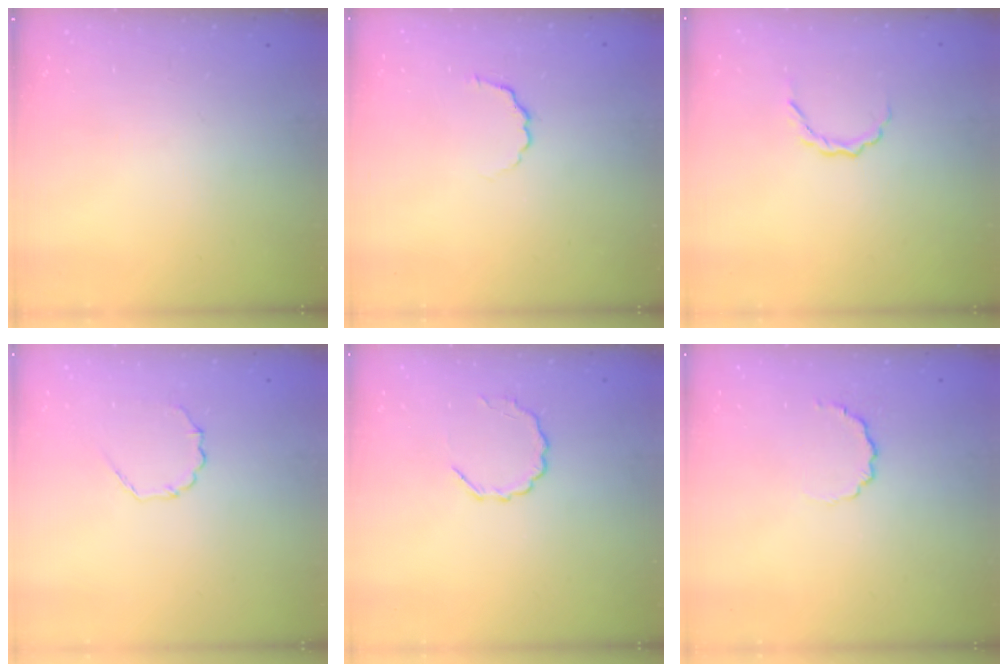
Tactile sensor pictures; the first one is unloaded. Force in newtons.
{"total": 3.3, "press": 3.1, "slide": 0.9}
{"total": 2.8, "press": 2.7, "slide": 0.8}
{"total": 3.8, "press": 3.5, "slide": 1.3}
{"total": 5.7, "press": 5.5, "slide": 1.3}
{"total": 4.2, "press": 4.0, "slide": 1.3}